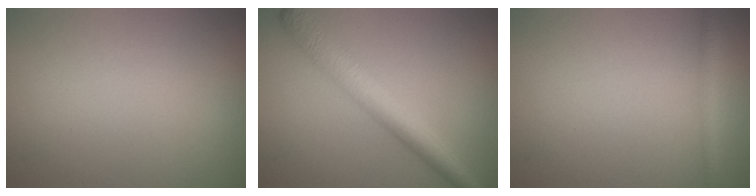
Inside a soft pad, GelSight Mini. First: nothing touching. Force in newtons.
{"total": 4.7, "press": 4.7, "slide": 0.1}
{"total": 1.4, "press": 1.4, "slide": 0.1}